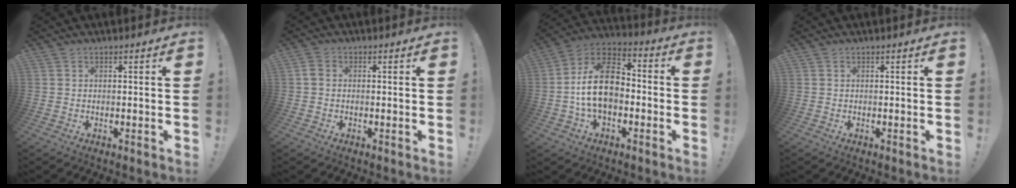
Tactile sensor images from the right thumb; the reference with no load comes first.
{"total": 1.5, "force": [-0.3, 1.3, 0.8], "torque": [-0.014, 0.006, -0.005]}
{"total": 16.7, "force": [-1.7, 10.9, 12.5], "torque": [-0.213, 0.022, -0.026]}
{"total": 0.0}